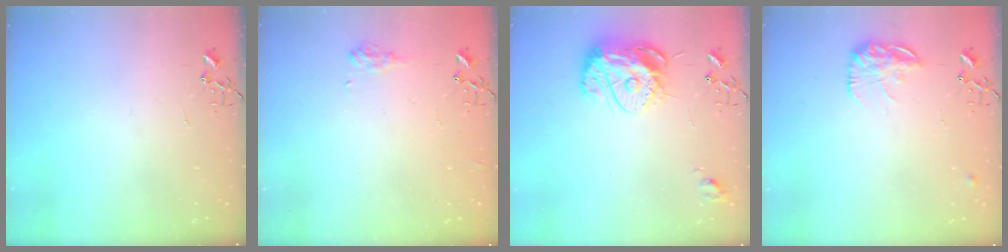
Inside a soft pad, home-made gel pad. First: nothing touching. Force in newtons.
{"total": 7.7, "press": 7.6, "slide": 1.0}
{"total": 14.7, "press": 14.6, "slide": 1.4}
{"total": 12.3, "press": 12.2, "slide": 0.6}